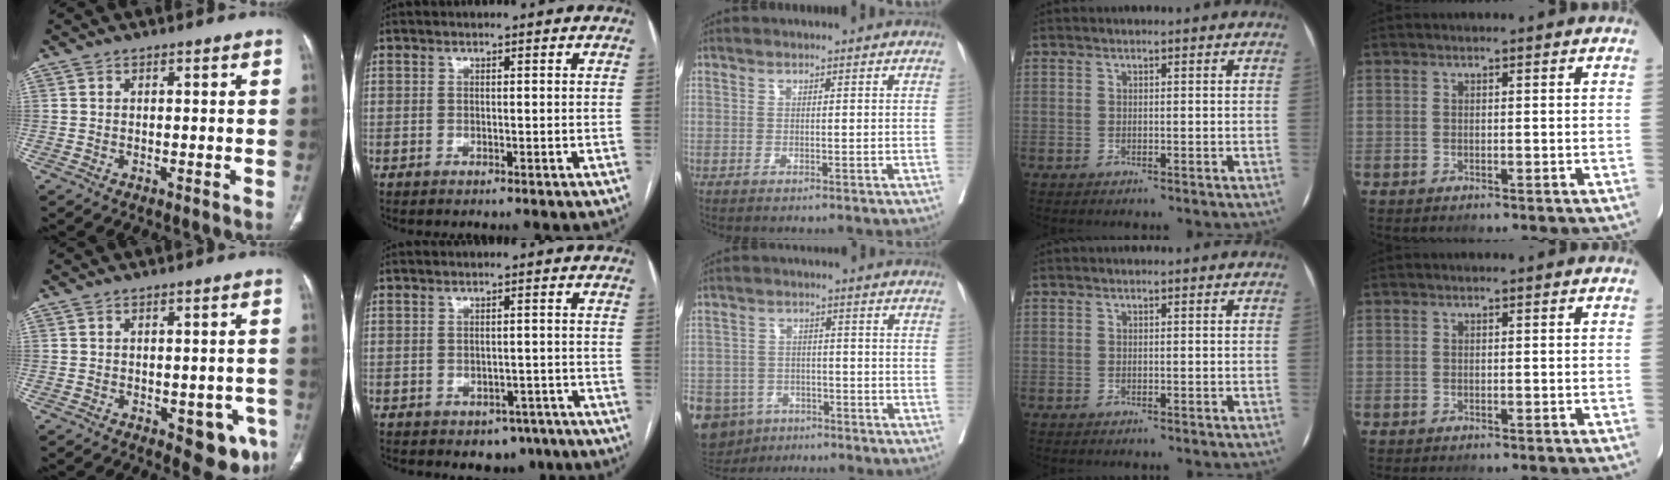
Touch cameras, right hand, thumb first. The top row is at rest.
{"thumb": {"total": 8.6, "force": [-3.4, 4.2, 6.6], "torque": [-0.046, 0.002, -0.035]}, "index": {"total": 4.4, "force": [-2.8, 3.0, 1.5], "torque": [-0.006, 0.012, -0.028]}, "middle": {"total": 15.9, "force": [-9.8, 11.2, 5.6], "torque": [-0.163, -0.003, -0.138]}}